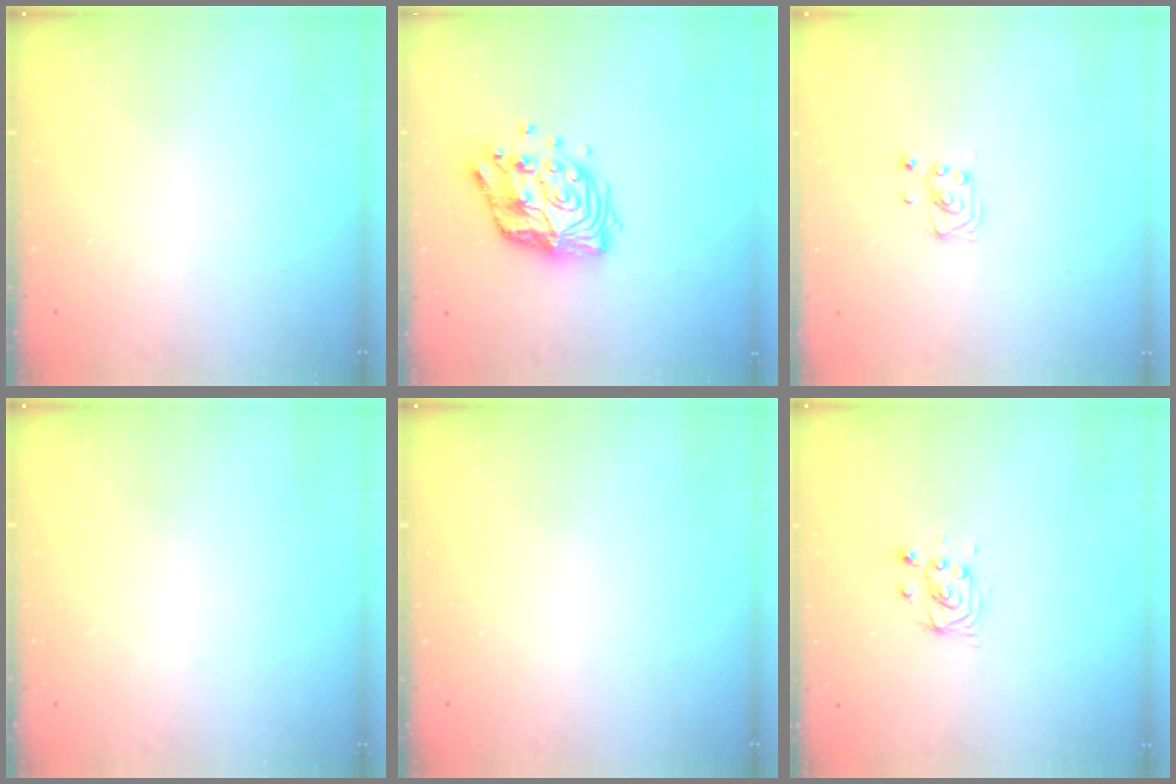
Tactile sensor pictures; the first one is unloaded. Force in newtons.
{"total": 13.3, "press": 13.2, "slide": 1.1}
{"total": 2.2, "press": 2.2, "slide": 0.2}
{"total": 0.0}
{"total": 0.0}
{"total": 4.7, "press": 4.7, "slide": 0.5}